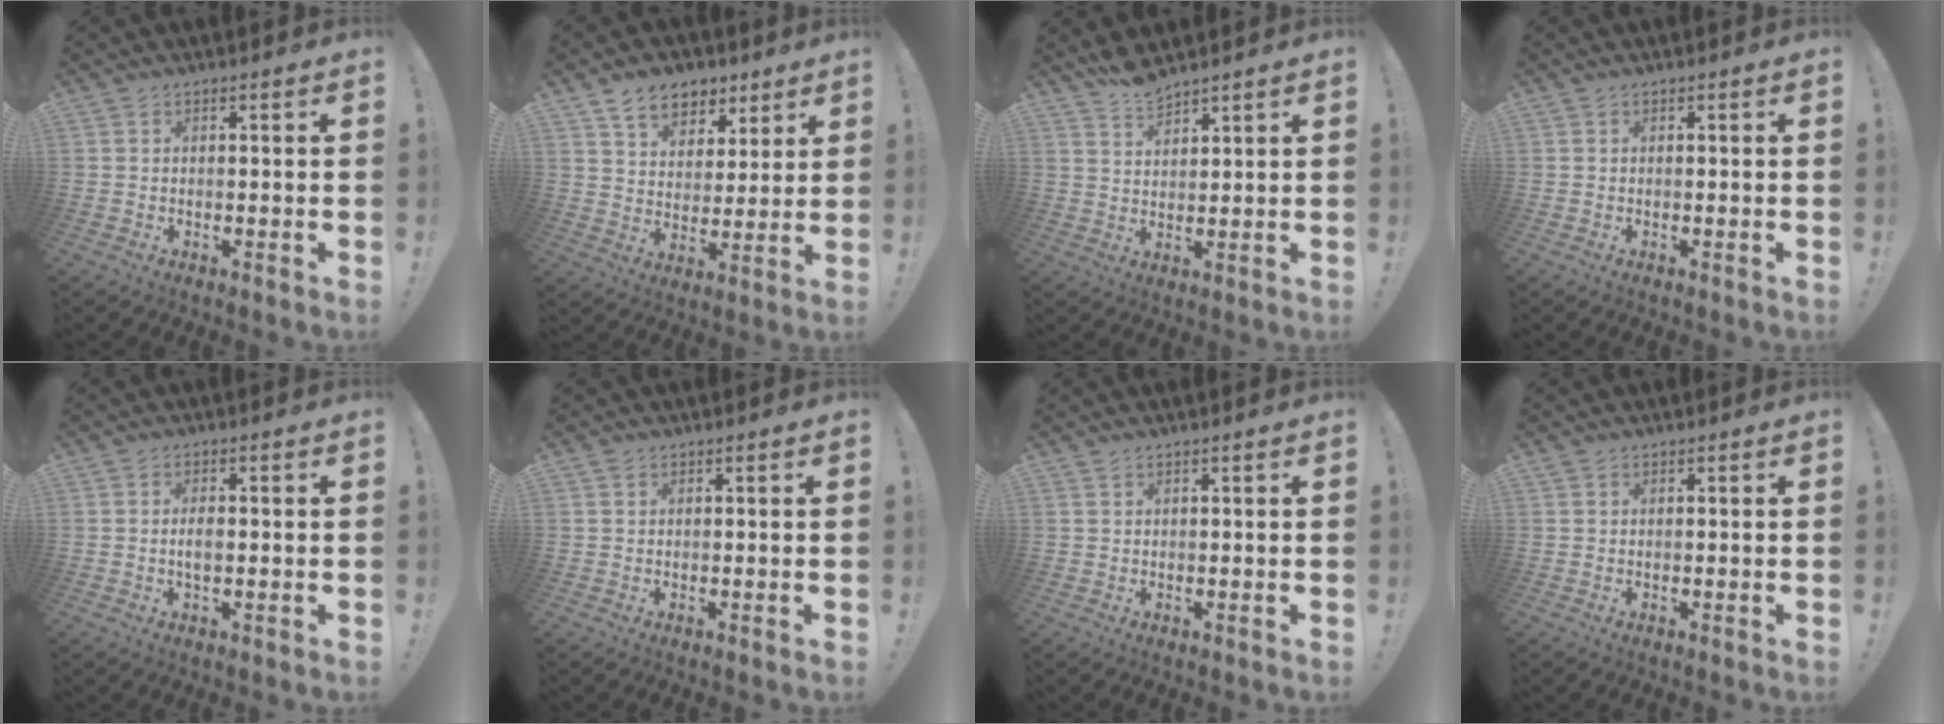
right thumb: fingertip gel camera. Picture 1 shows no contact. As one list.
[{"total": 10.9, "force": [7.1, 7.2, 4.0], "torque": [-0.059, -0.042, 0.137]}, {"total": 5.3, "force": [4.9, 1.0, 1.5], "torque": [-0.027, -0.031, 0.089]}, {"total": 0.0}, {"total": 2.8, "force": [-0.5, 1.2, 2.5], "torque": [-0.042, -0.002, -0.016]}, {"total": 0.6, "force": [0.5, 0.3, 0.2], "torque": [0.000, -0.001, 0.009]}, {"total": 0.7, "force": [0.6, 0.3, 0.2], "torque": [-0.001, -0.003, 0.011]}, {"total": 0.0}]